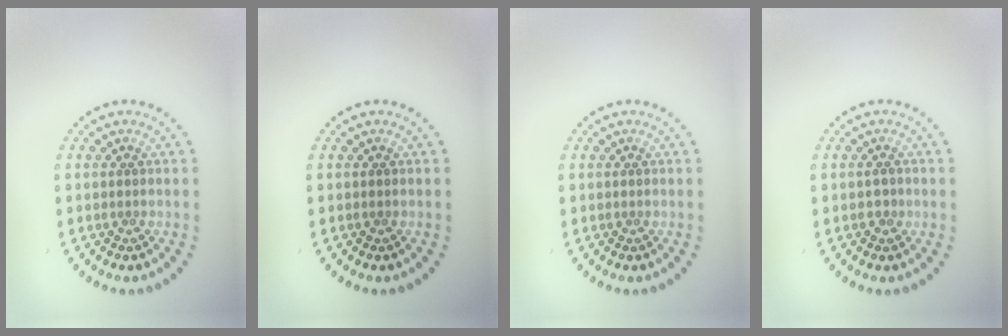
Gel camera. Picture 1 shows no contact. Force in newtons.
{"total": 0.0}
{"total": 0.0}
{"total": 0.9, "press": 0.9, "slide": 0.3}